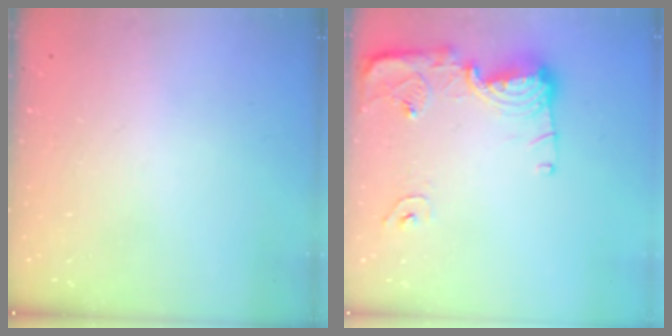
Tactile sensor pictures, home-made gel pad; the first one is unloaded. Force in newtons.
{"total": 13.8, "press": 13.8, "slide": 1.3}